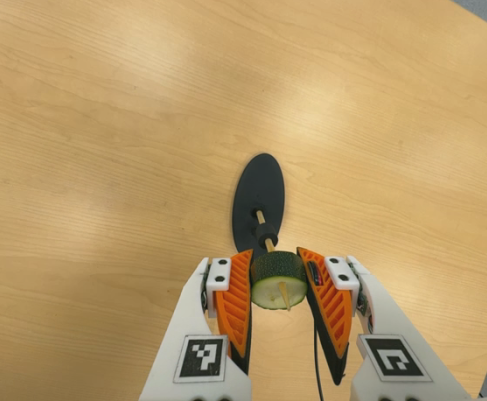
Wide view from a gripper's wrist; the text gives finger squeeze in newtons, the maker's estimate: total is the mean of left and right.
{"total": 11.2, "left": 11.7, "right": 10.6}